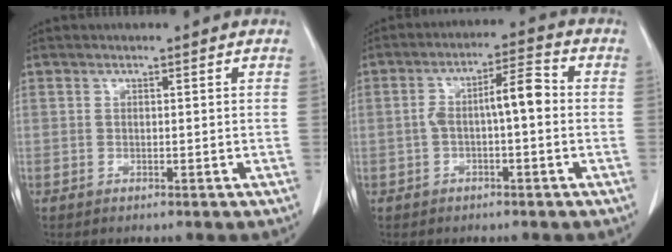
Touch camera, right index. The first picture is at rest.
{"total": 6.5, "force": [-0.4, 1.5, 6.3], "torque": [-0.113, 0.030, -0.006]}